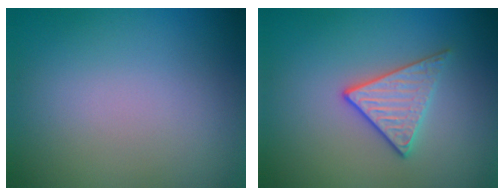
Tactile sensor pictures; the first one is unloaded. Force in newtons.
{"total": 2.8, "press": 2.6, "slide": 1.0}